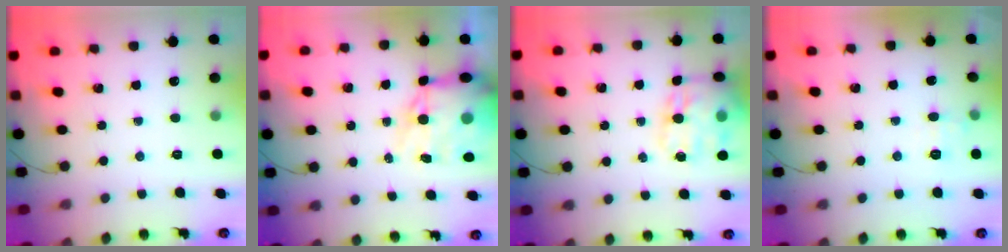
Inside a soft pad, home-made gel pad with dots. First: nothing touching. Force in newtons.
{"total": 15.1, "press": 14.7, "slide": 3.6}
{"total": 15.6, "press": 15.4, "slide": 2.7}
{"total": 5.7, "press": 5.5, "slide": 1.7}